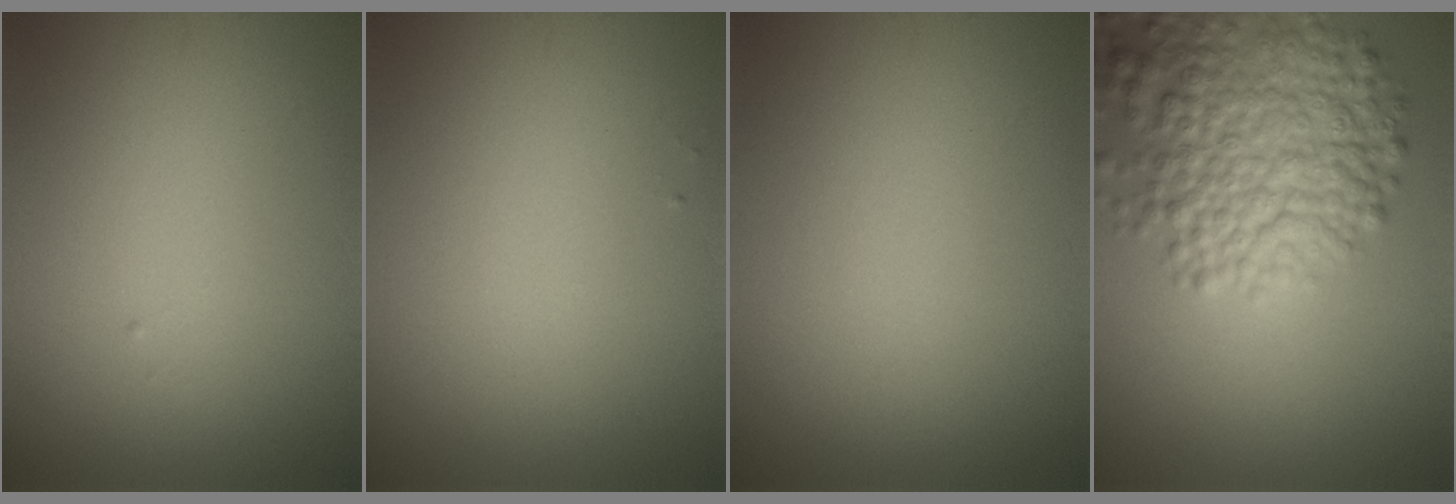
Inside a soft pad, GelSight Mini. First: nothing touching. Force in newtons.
{"total": 0.0}
{"total": 0.0}
{"total": 8.2, "press": 8.2, "slide": 0.4}